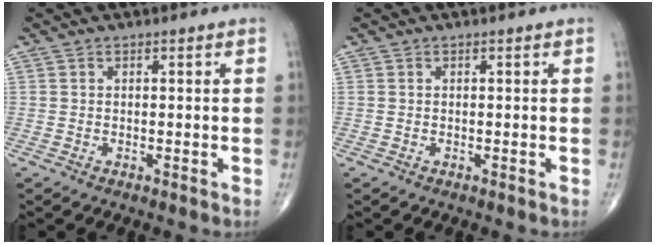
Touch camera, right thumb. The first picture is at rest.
{"total": 0.0}